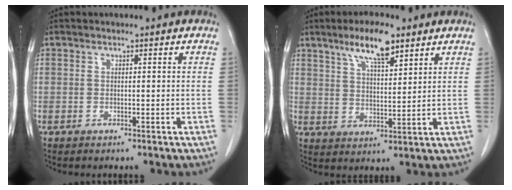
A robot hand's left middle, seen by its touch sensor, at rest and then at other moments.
{"total": 8.4, "force": [5.6, 1.8, 5.9], "torque": [-0.110, 0.005, 0.101]}